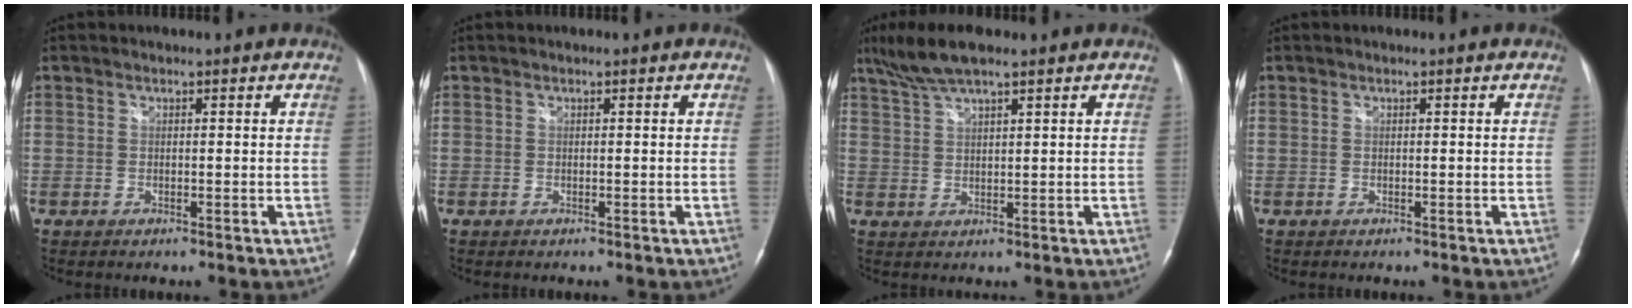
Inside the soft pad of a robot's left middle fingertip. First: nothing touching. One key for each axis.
{"total": 0.0}
{"total": 6.5, "fx": 5.0, "fy": 0.9, "fz": 4.1, "tx": -0.091, "ty": 0.019, "tz": 0.095}
{"total": 0.0}